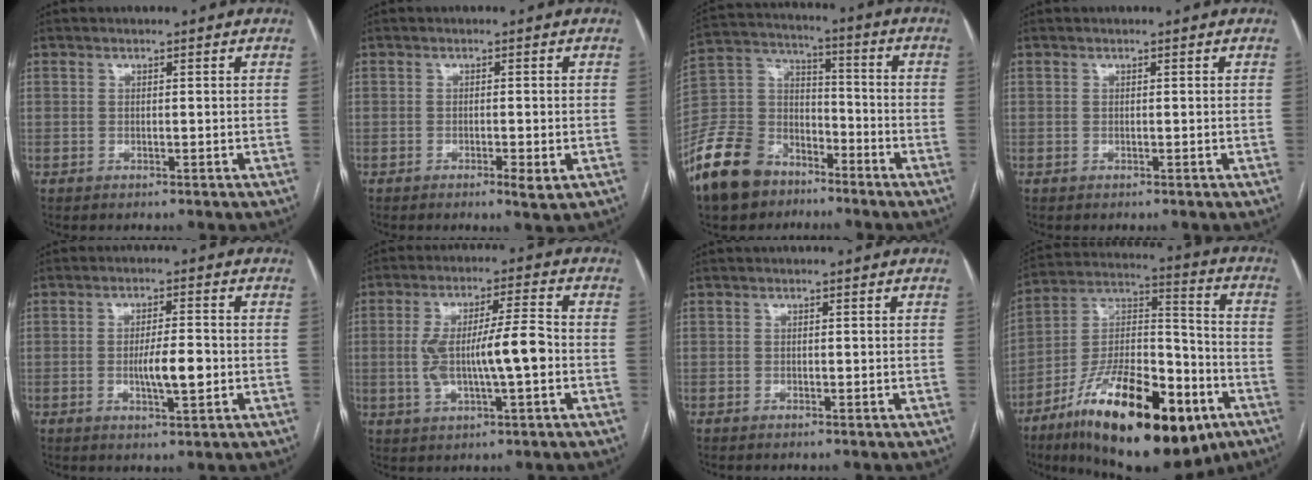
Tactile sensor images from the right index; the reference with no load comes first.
{"total": 2.3, "force": [-1.0, 0.6, 2.0], "torque": [-0.029, -0.002, -0.012]}
{"total": 14.2, "force": [-9.7, 8.6, 5.7], "torque": [-0.138, 0.018, -0.189]}
{"total": 0.0}
{"total": 5.4, "force": [-1.1, 1.1, 5.2], "torque": [-0.091, -0.003, -0.016]}
{"total": 10.3, "force": [-1.2, 1.7, 10.1], "torque": [-0.186, 0.015, -0.018]}
{"total": 0.0}
{"total": 26.3, "force": [-14.1, 9.5, 20.0], "torque": [-0.321, 0.012, -0.223]}